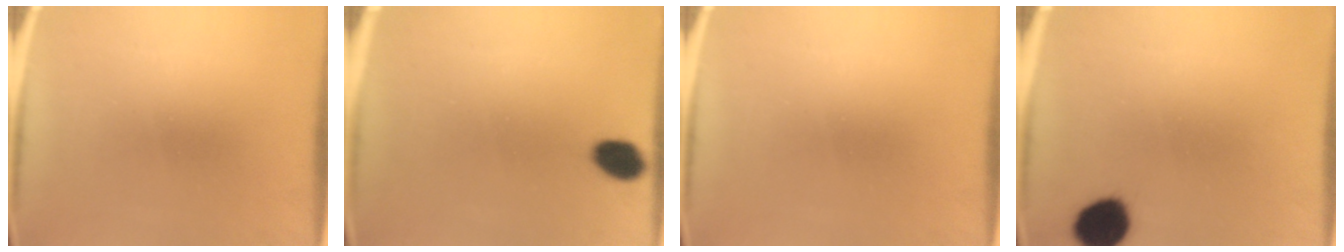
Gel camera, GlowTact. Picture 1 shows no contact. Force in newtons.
{"total": 5.1}
{"total": 0.0}
{"total": 9.6}